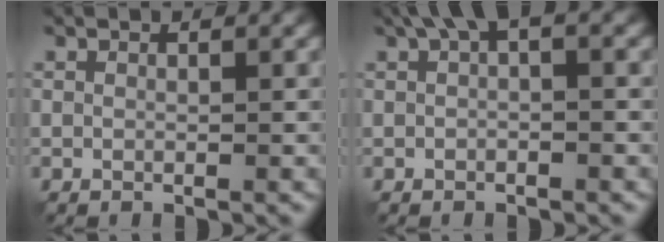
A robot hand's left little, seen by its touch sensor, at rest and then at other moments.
{"total": 3.4, "force": [1.1, 1.4, 2.9], "torque": [-0.053, 0.013, 0.018]}